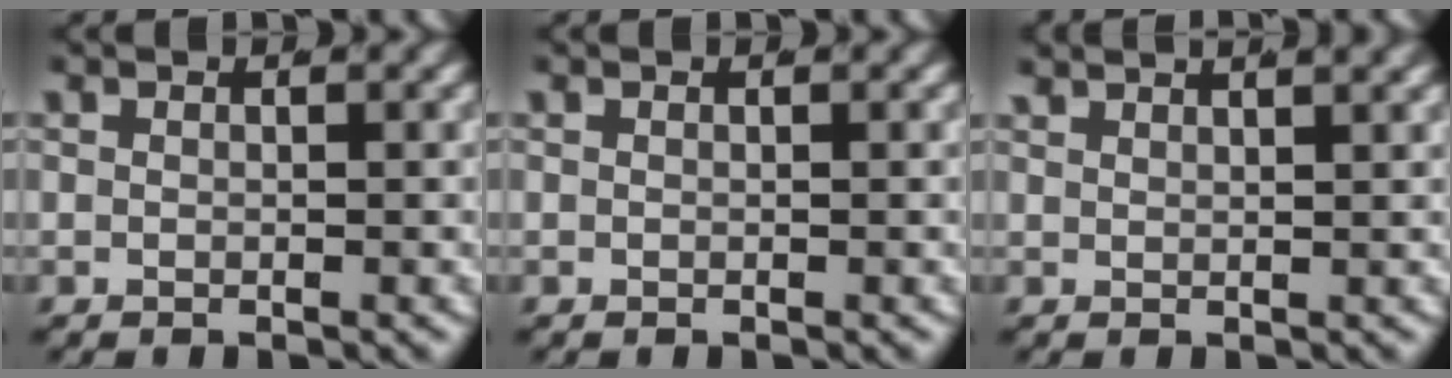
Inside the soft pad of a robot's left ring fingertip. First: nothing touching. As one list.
[{"total": 0.0}, {"total": 2.1, "force": [2.0, -0.1, 0.6], "torque": [0.000, 0.009, 0.033]}]